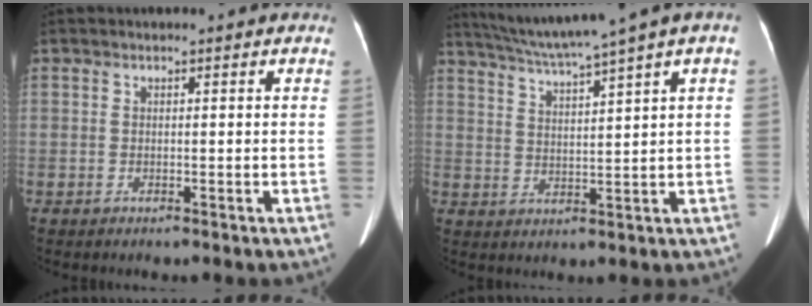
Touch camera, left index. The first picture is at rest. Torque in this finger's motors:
{"motor_torque": [-0.39, -0.50, -0.56, 0.08]}